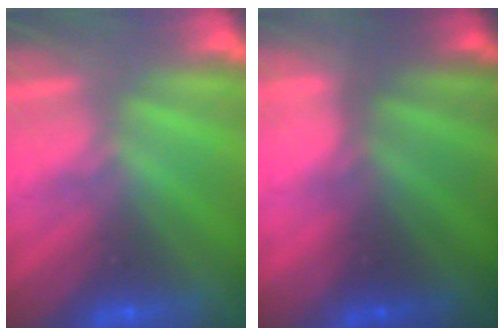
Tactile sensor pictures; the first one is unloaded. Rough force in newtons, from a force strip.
{"total": 1.9}